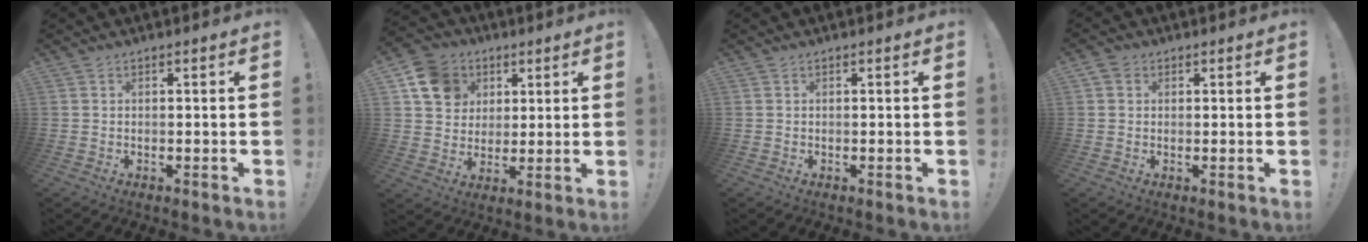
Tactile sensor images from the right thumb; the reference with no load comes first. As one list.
[{"total": 12.5, "force": [5.2, 10.5, 4.4], "torque": [-0.063, -0.020, 0.107]}, {"total": 0.0}, {"total": 2.2, "force": [1.0, 1.9, 0.6], "torque": [-0.013, 0.000, 0.018]}]